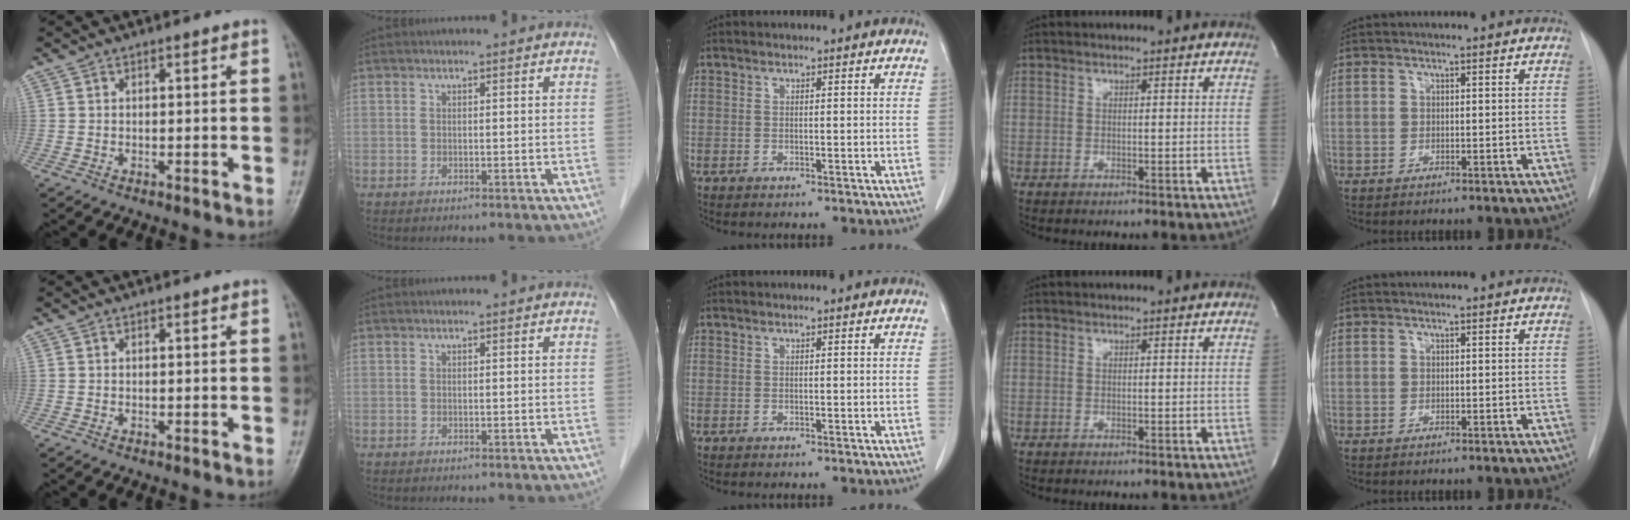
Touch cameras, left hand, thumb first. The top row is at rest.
{}